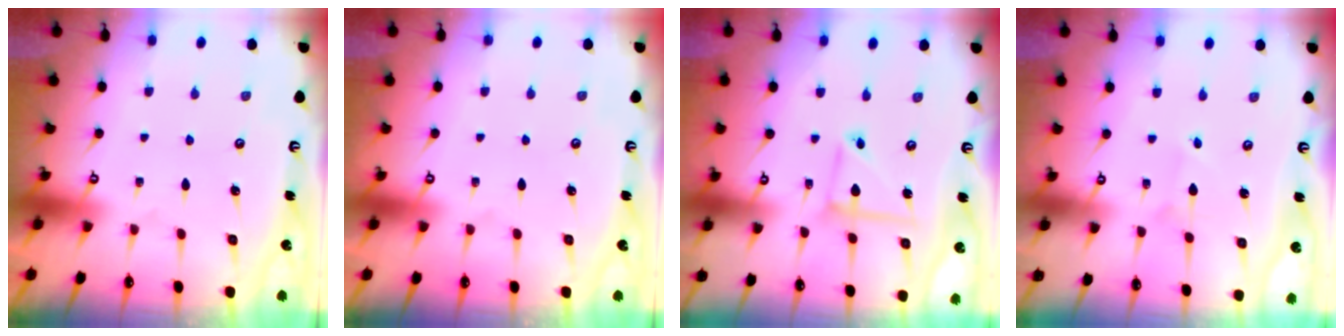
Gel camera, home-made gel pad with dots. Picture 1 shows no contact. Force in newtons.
{"total": 0.0}
{"total": 6.6, "press": 6.6, "slide": 0.5}
{"total": 2.2, "press": 2.1, "slide": 0.3}